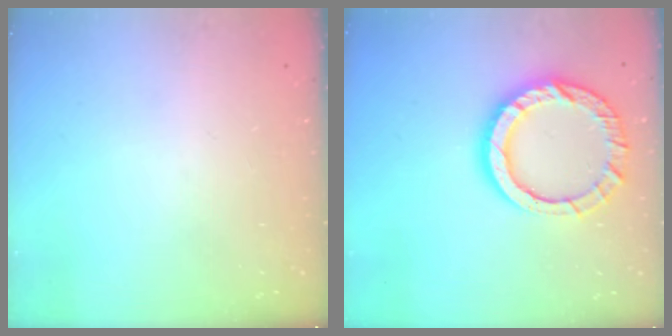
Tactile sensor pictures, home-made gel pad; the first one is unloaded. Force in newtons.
{"total": 14.1, "press": 14.1, "slide": 1.3}